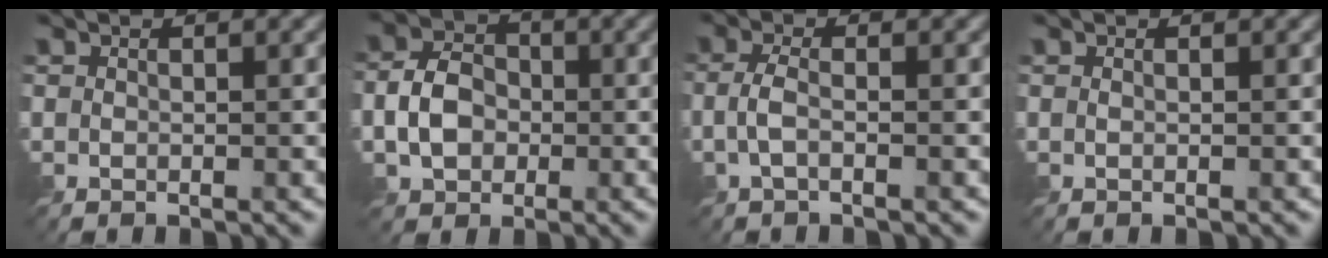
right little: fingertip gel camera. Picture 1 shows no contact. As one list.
[{"total": 4.3, "force": [-1.2, 3.3, 2.4], "torque": [-0.044, 0.005, -0.028]}, {"total": 2.1, "force": [-0.8, 0.7, 1.8], "torque": [-0.042, 0.000, -0.022]}, {"total": 0.0}]